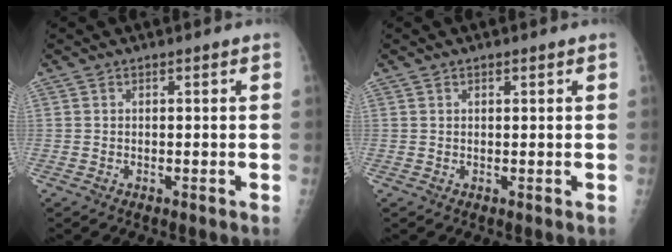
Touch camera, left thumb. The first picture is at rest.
{"total": 0.6, "force": [0.4, 0.3, 0.4], "torque": [-0.006, -0.002, 0.006]}